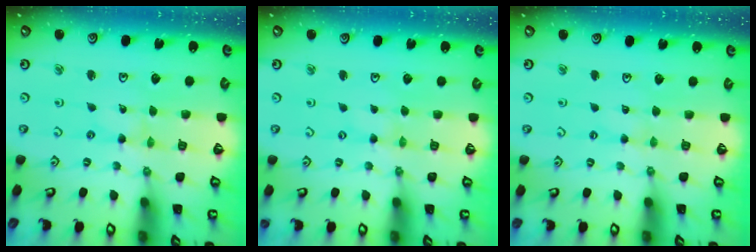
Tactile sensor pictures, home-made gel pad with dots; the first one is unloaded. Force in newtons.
{"total": 0.0}
{"total": 0.0}